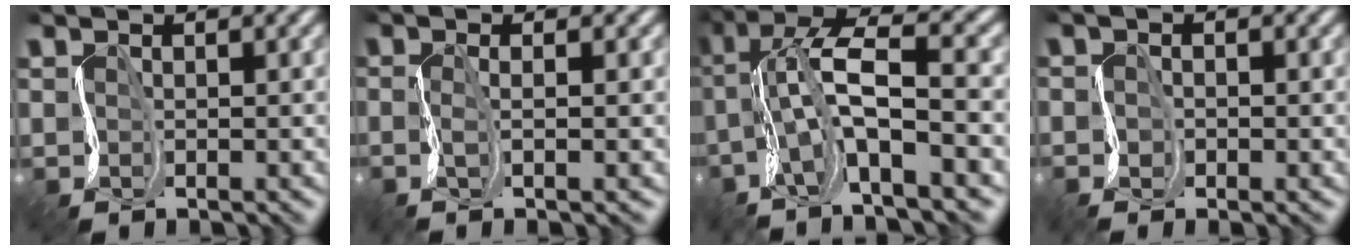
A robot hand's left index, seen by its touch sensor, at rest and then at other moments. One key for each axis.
{"total": 1.9, "fx": -0.9, "fy": 0.0, "fz": 1.6, "tx": -0.020, "ty": -0.010, "tz": -0.034}
{"total": 7.0, "fx": -2.0, "fy": 0.9, "fz": 6.7, "tx": -0.107, "ty": -0.003, "tz": -0.042}
{"total": 1.8, "fx": -0.8, "fy": 1.2, "fz": 1.1, "tx": -0.002, "ty": 0.006, "tz": -0.026}